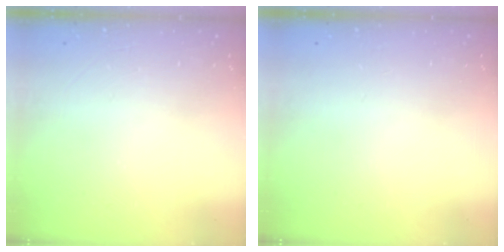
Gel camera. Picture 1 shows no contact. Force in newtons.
{"total": 0.0}